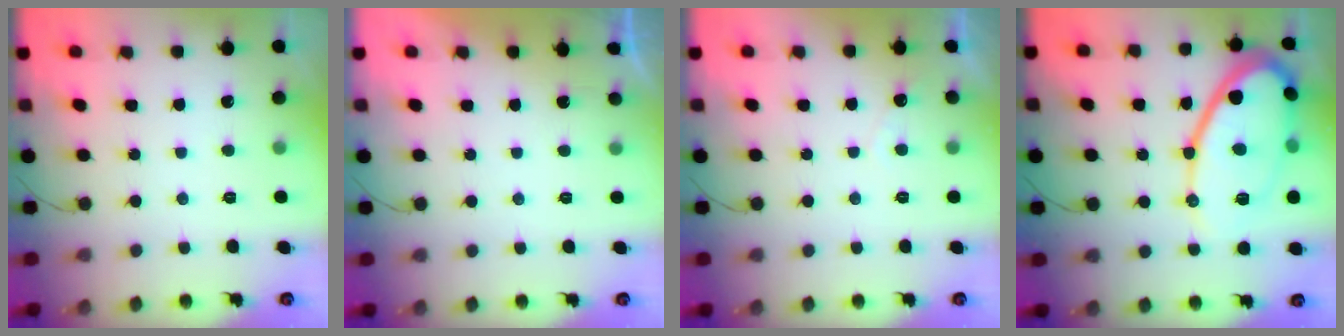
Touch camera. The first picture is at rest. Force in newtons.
{"total": 1.0, "press": 0.9, "slide": 0.3}
{"total": 3.2, "press": 3.2, "slide": 0.1}
{"total": 17.7, "press": 17.6, "slide": 1.5}